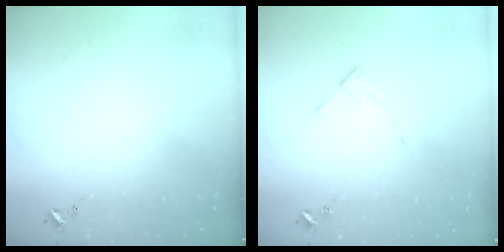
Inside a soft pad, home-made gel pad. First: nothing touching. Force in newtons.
{"total": 4.4, "press": 4.3, "slide": 0.5}